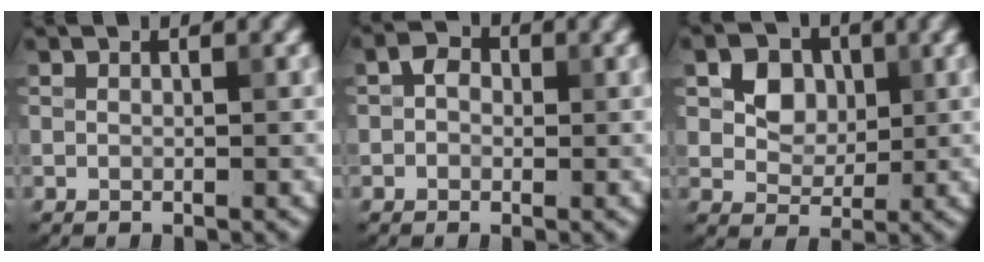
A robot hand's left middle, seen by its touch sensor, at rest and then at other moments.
{"total": 1.2, "force": [-0.3, 1.0, 0.6], "torque": [-0.006, 0.005, -0.002]}
{"total": 3.4, "force": [0.6, 2.8, 1.9], "torque": [-0.036, 0.002, 0.008]}